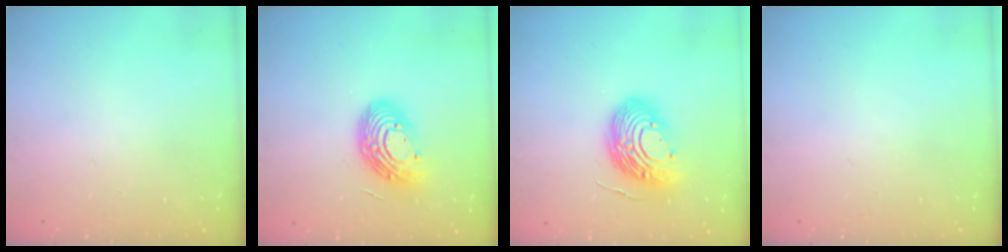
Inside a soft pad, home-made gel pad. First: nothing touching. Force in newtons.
{"total": 14.2, "press": 14.2, "slide": 1.1}
{"total": 14.0, "press": 13.8, "slide": 2.2}
{"total": 0.0}